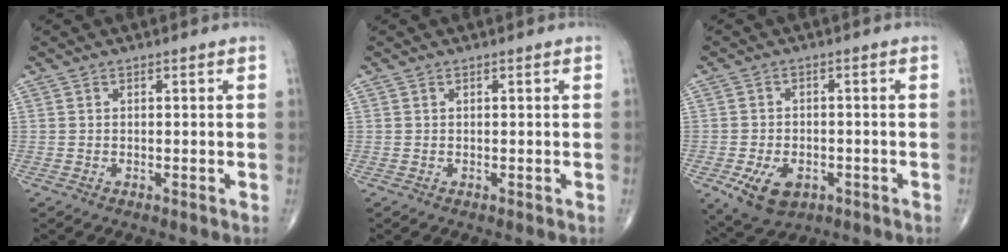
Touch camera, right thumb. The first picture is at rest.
{"total": 0.0}
{"total": 8.1, "force": [-3.2, 5.3, 5.3], "torque": [-0.083, 0.004, -0.044]}